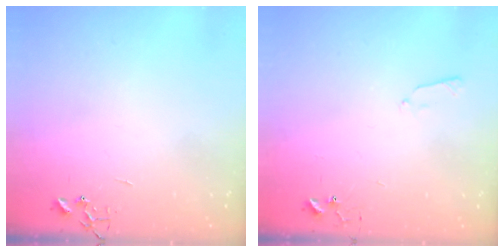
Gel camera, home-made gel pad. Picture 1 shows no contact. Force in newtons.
{"total": 4.4, "press": 4.4, "slide": 0.5}